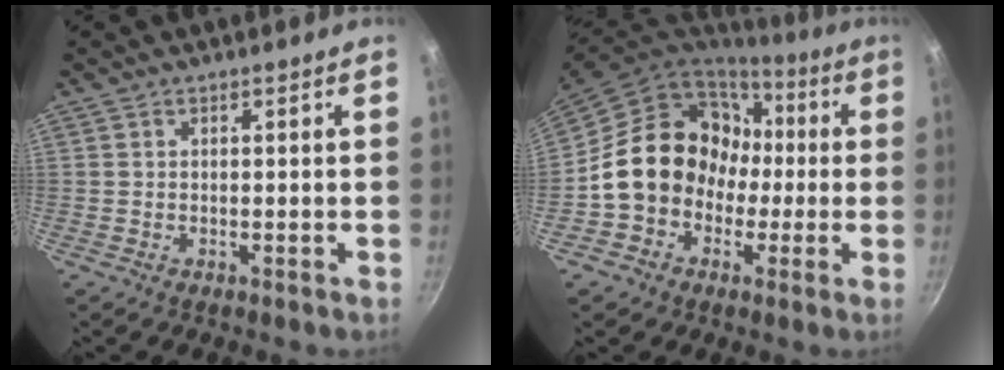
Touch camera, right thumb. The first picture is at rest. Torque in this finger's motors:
{"motor_torque": [1.21, 3.38, 1.30, -0.91, 0.62]}